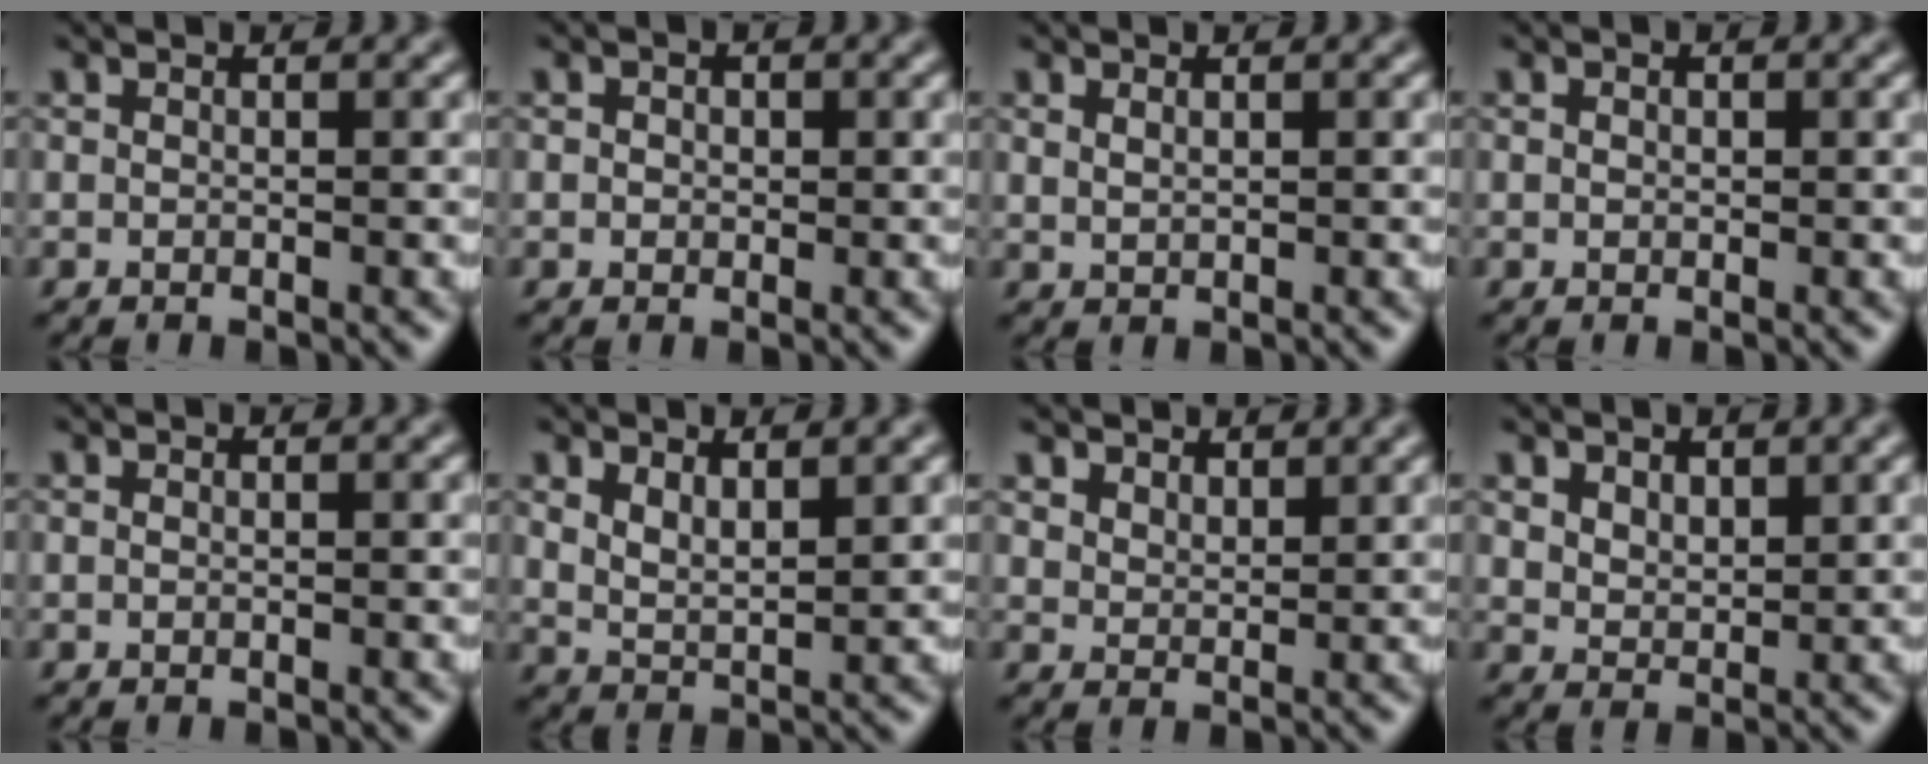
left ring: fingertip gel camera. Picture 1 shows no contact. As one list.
[{"total": 1.3, "force": [0.3, 1.0, 0.6], "torque": [-0.010, 0.006, -0.006]}, {"total": 0.8, "force": [0.5, 0.4, 0.5], "torque": [-0.017, -0.003, 0.013]}, {"total": 0.6, "force": [0.1, 0.5, 0.4], "torque": [-0.009, 0.001, 0.001]}, {"total": 0.0}, {"total": 3.0, "force": [1.7, 1.2, 2.1], "torque": [-0.045, -0.008, 0.036]}, {"total": 3.0, "force": [2.6, 1.2, 0.7], "torque": [-0.023, -0.006, 0.053]}, {"total": 2.3, "force": [1.4, 1.4, 1.2], "torque": [-0.027, -0.006, 0.030]}]